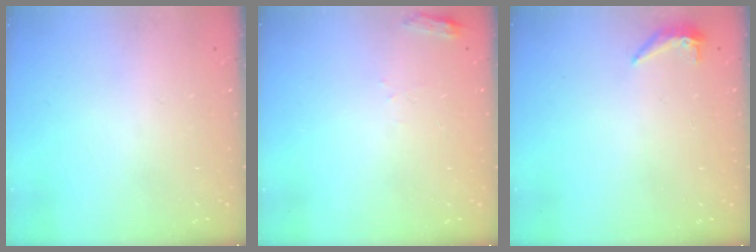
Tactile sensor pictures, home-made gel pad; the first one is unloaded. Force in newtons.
{"total": 4.4, "press": 4.3, "slide": 0.5}
{"total": 9.6, "press": 5.9, "slide": 7.6}